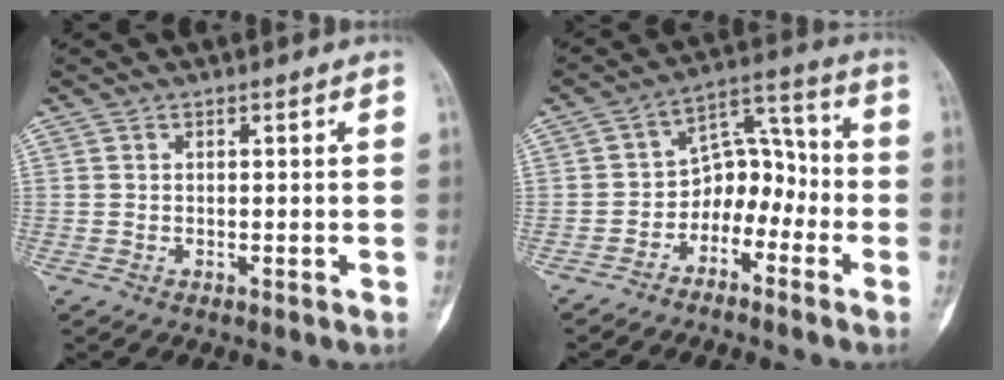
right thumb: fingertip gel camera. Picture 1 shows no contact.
{"total": 9.0, "force": [-3.9, 6.5, 4.8], "torque": [-0.032, 0.071, -0.079]}